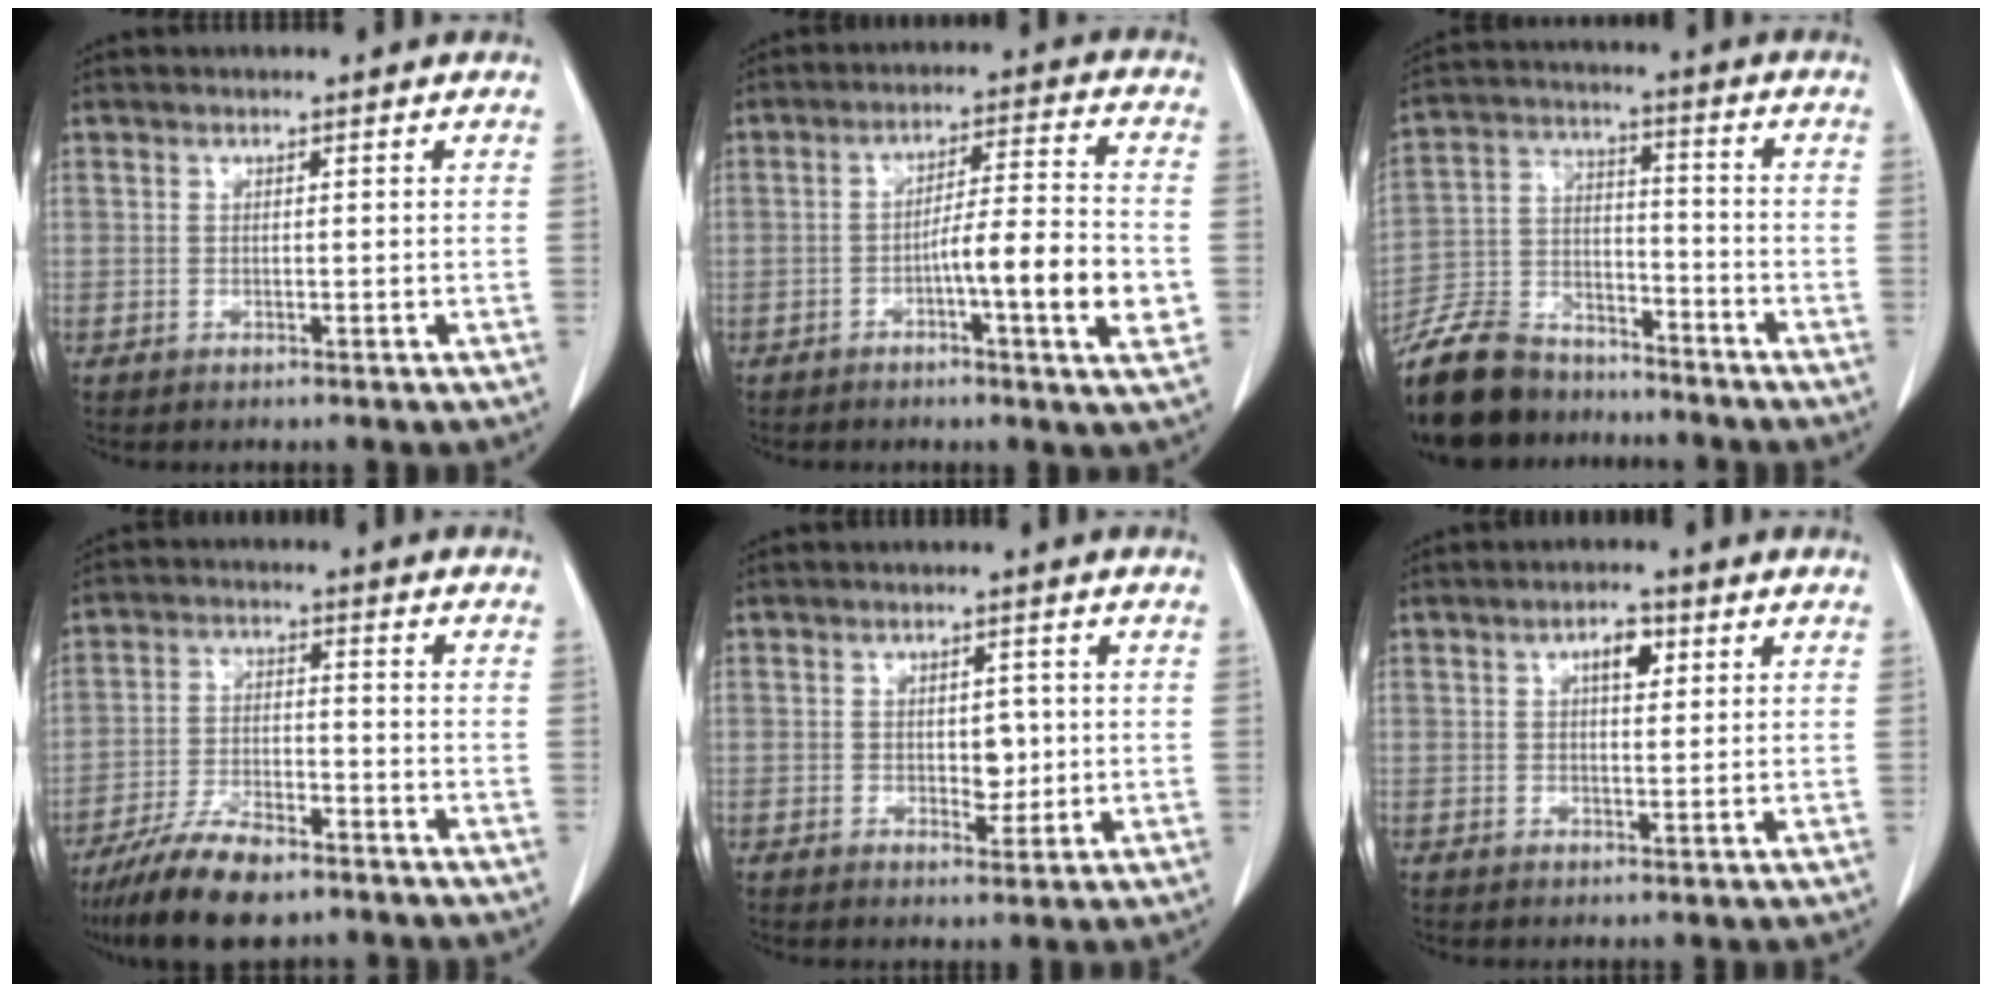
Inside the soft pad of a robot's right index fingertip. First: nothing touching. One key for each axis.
{"total": 10.8, "fx": -3.0, "fy": 0.2, "fz": 10.3, "tx": -0.157, "ty": 0.000, "tz": -0.051}
{"total": 16.3, "fx": -13.9, "fy": 6.7, "fz": 5.2, "tx": -0.120, "ty": 0.013, "tz": -0.247}
{"total": 10.6, "fx": -8.3, "fy": 2.8, "fz": 6.0, "tx": -0.112, "ty": -0.018, "tz": -0.148}
{"total": 3.1, "fx": -0.2, "fy": 1.8, "fz": 2.5, "tx": -0.035, "ty": 0.002, "tz": 0.001}
{"total": 3.5, "fx": 1.3, "fy": 1.5, "fz": 2.8, "tx": -0.046, "ty": 0.005, "tz": 0.019}